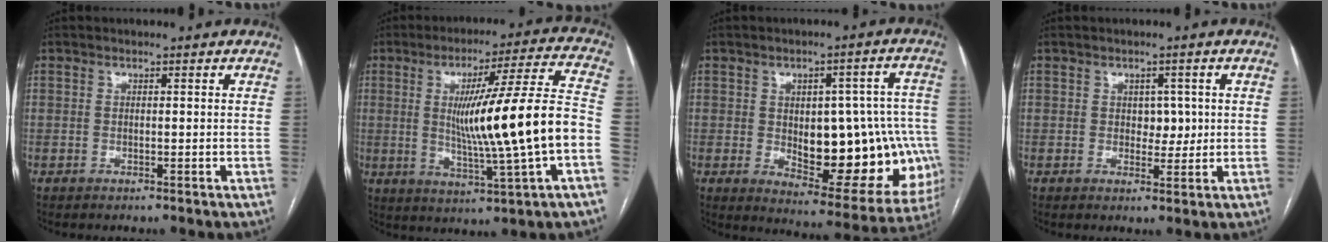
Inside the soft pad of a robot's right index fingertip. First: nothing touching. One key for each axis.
{"total": 17.7, "fx": -1.6, "fy": -0.7, "fz": 17.6, "tx": -0.282, "ty": 0.001, "tz": -0.023}
{"total": 20.7, "fx": -2.3, "fy": 9.1, "fz": 18.5, "tx": -0.172, "ty": 0.030, "tz": 0.002}
{"total": 2.9, "fx": 0.4, "fy": 2.0, "fz": 2.0, "tx": -0.019, "ty": 0.002, "tz": 0.009}